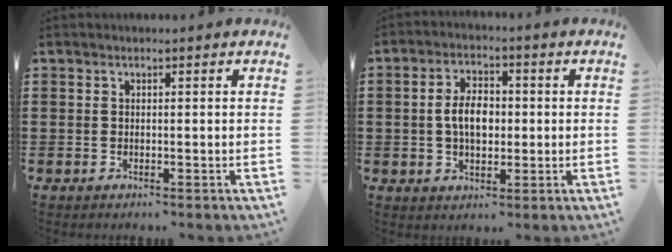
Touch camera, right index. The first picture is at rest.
{"total": 5.9, "force": [-0.1, 3.5, 4.8], "torque": [-0.100, 0.003, -0.009]}